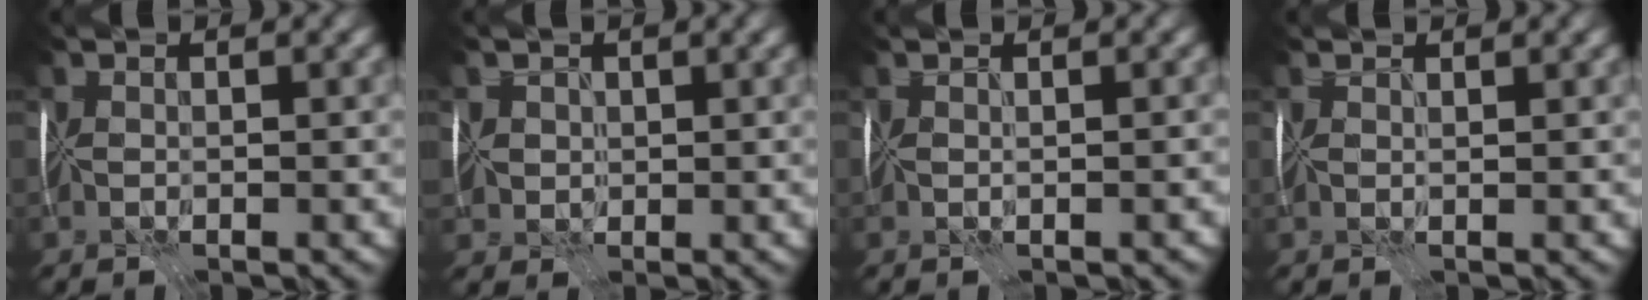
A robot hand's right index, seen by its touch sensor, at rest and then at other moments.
{"total": 2.4, "force": [0.8, 2.2, 0.7], "torque": [-0.021, 0.005, 0.010]}
{"total": 1.1, "force": [-0.3, -1.0, -0.6], "torque": [0.004, -0.009, 0.002]}
{"total": 0.9, "force": [0.9, -0.1, 0.1], "torque": [-0.014, 0.003, 0.018]}